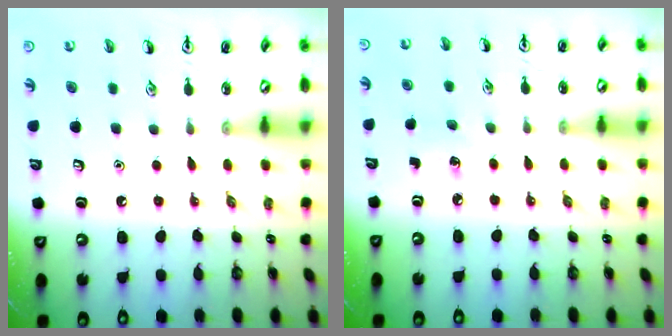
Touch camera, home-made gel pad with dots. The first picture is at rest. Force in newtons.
{"total": 1.9, "press": 1.7, "slide": 0.7}